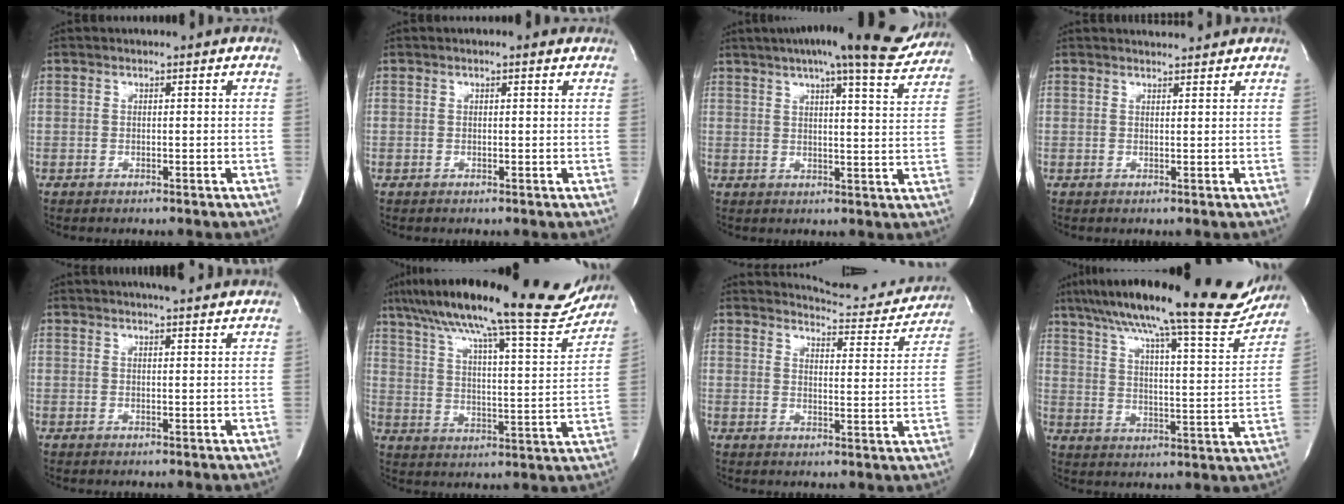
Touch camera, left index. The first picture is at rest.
{"total": 0.9, "force": [0.5, 0.3, 0.7], "torque": [-0.017, 0.003, 0.003]}
{"total": 18.8, "force": [15.7, 2.4, 10.2], "torque": [-0.149, 0.011, 0.195]}
{"total": 3.1, "force": [3.0, 0.2, 0.4], "torque": [-0.013, 0.007, 0.043]}
{"total": 7.7, "force": [6.8, 0.8, 3.5], "torque": [-0.052, 0.016, 0.081]}
{"total": 25.3, "force": [21.5, 2.5, 13.1], "torque": [-0.213, -0.017, 0.296]}
{"total": 12.1, "force": [12.0, 1.5, 0.9], "torque": [0.000, -0.043, 0.133]}
{"total": 25.1, "force": [21.2, 2.7, 13.1], "torque": [-0.210, -0.022, 0.287]}